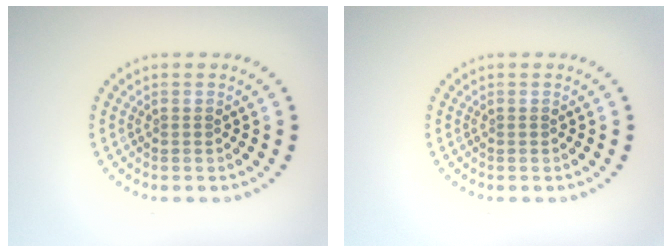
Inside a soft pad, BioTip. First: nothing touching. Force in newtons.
{"total": 0.0}